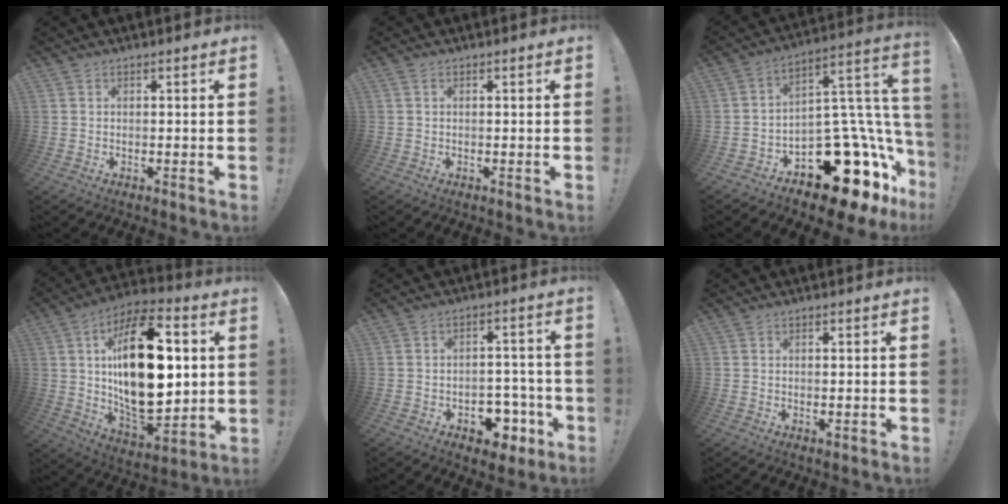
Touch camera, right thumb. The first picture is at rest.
{"total": 0.6, "force": [0.2, 0.2, 0.5], "torque": [-0.011, 0.003, 0.002]}
{"total": 23.0, "force": [-12.1, 11.9, 15.6], "torque": [-0.166, 0.055, -0.182]}
{"total": 29.3, "force": [4.0, 15.1, 24.8], "torque": [-0.439, -0.009, 0.068]}
{"total": 9.8, "force": [-5.1, 6.7, 5.0], "torque": [-0.042, 0.047, -0.076]}
{"total": 1.0, "force": [-0.4, 0.4, 0.8], "torque": [-0.008, 0.000, -0.007]}